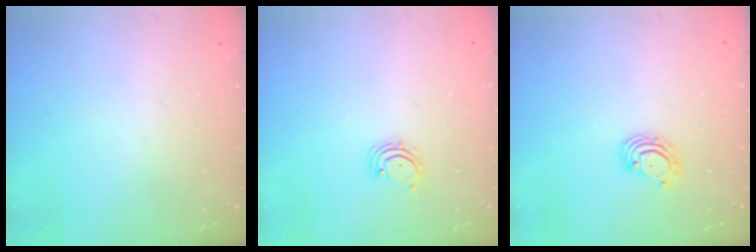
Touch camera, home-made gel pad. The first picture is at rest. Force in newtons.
{"total": 2.3, "press": 2.3, "slide": 0.5}
{"total": 4.5, "press": 4.5, "slide": 0.5}